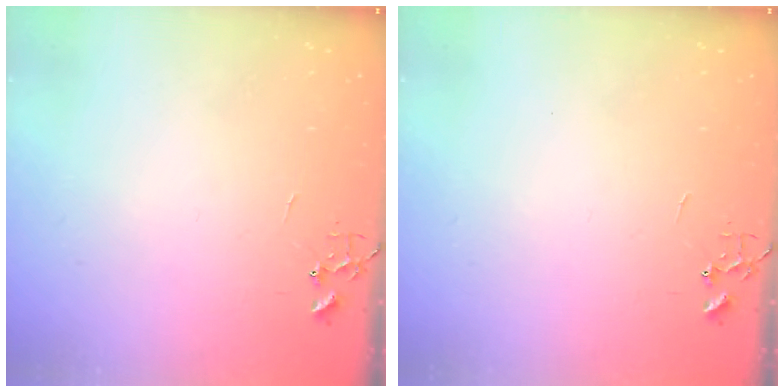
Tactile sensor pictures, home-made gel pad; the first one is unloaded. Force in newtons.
{"total": 0.0}